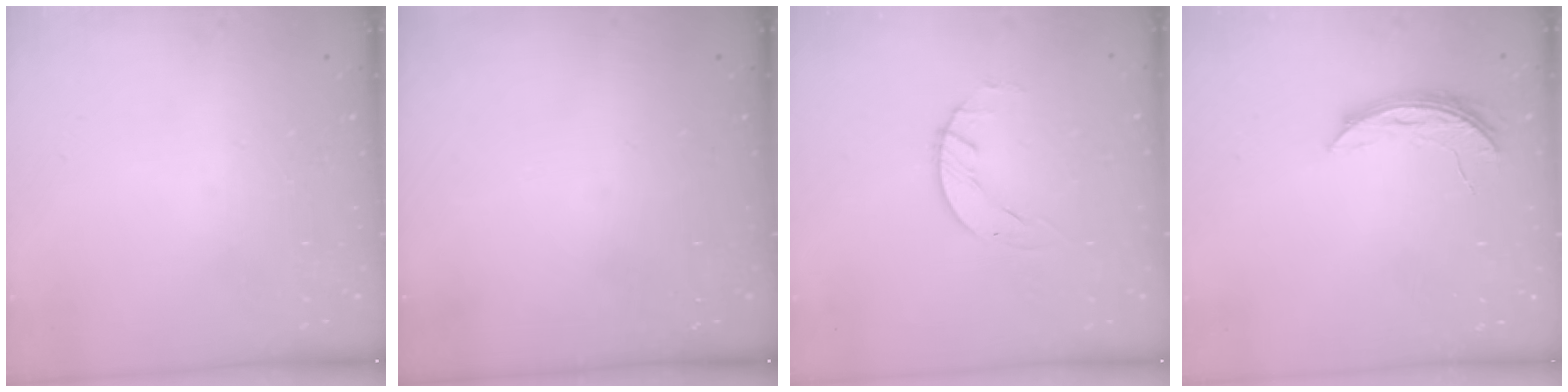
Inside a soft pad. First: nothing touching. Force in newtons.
{"total": 0.0}
{"total": 1.4, "press": 1.4, "slide": 0.2}
{"total": 5.9, "press": 5.9, "slide": 0.4}